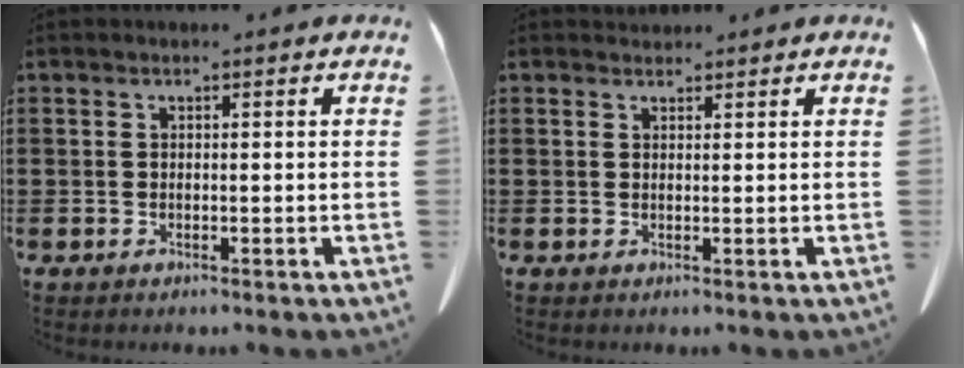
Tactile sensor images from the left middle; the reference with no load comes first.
{"total": 1.1, "force": [1.0, 0.4, 0.0], "torque": [-0.003, 0.001, 0.018]}